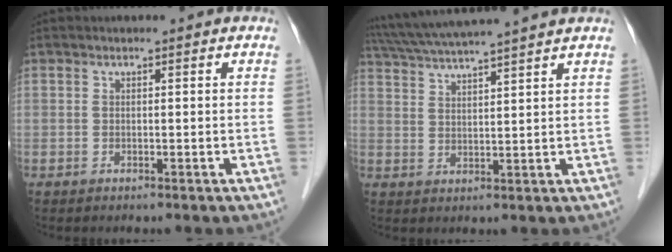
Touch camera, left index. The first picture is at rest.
{"total": 12.3, "force": [10.9, -1.1, 5.6], "torque": [-0.105, 0.027, 0.170]}